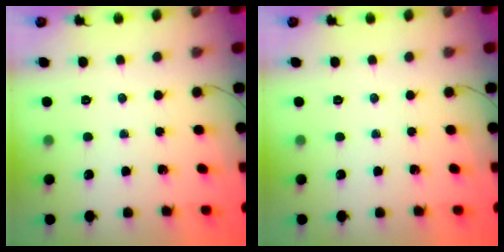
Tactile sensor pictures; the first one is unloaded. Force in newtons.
{"total": 0.0}